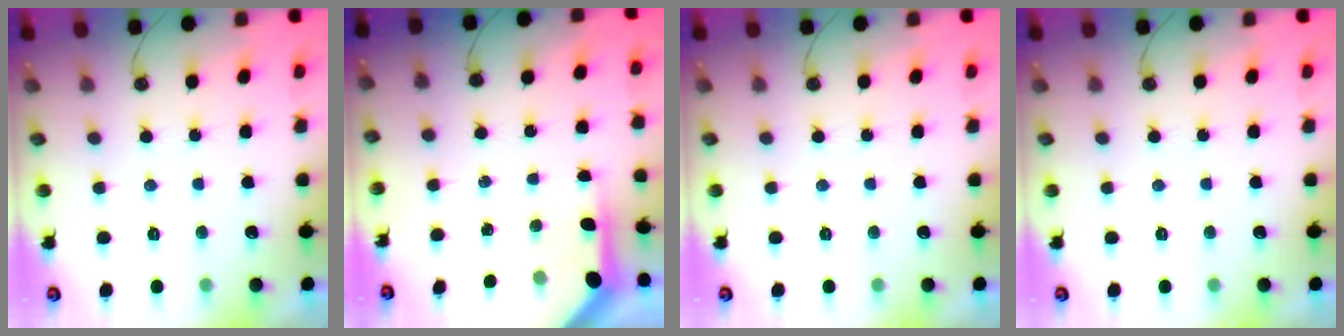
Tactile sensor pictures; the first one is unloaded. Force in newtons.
{"total": 5.3, "press": 5.3, "slide": 0.4}
{"total": 0.0}
{"total": 0.0}